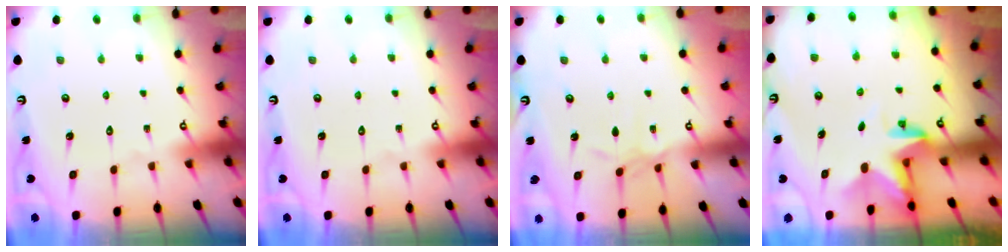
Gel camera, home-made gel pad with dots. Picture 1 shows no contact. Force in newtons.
{"total": 0.0}
{"total": 3.3, "press": 3.3, "slide": 0.5}
{"total": 2.9, "press": 2.9, "slide": 0.2}